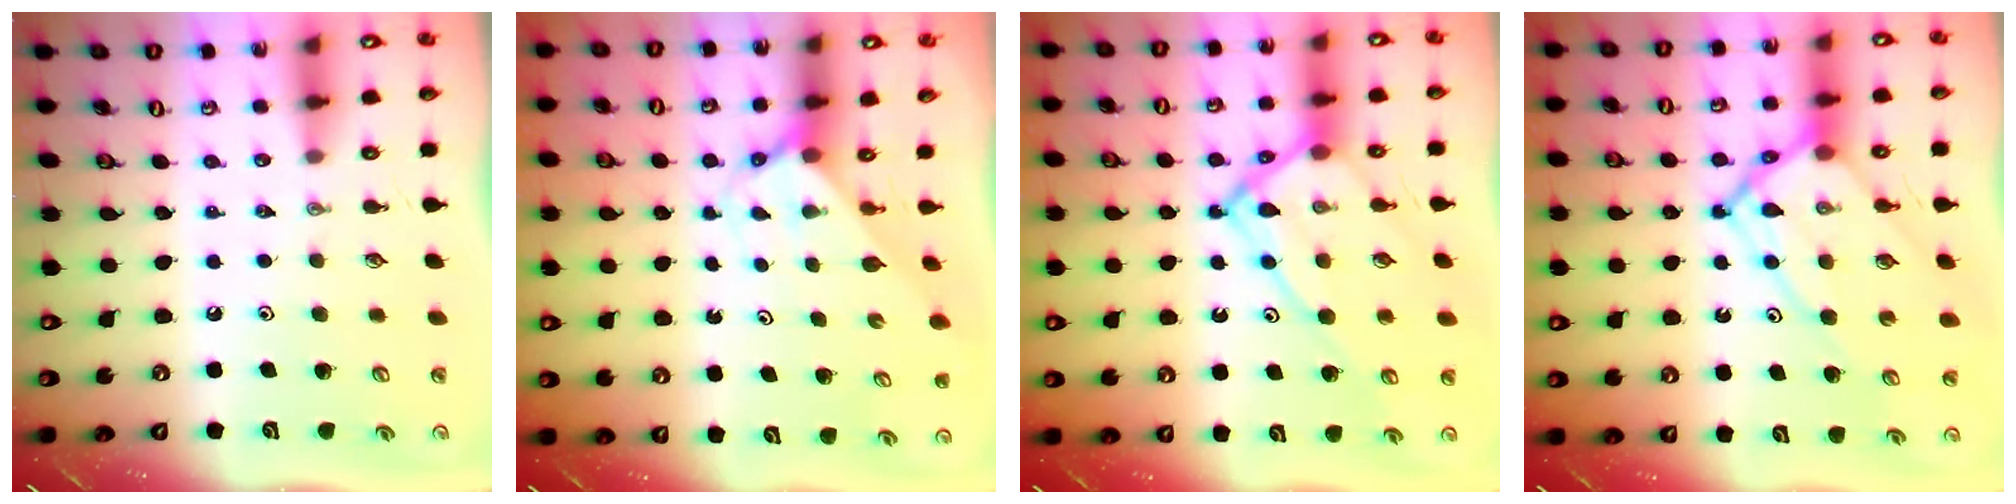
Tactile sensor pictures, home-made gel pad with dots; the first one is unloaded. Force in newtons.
{"total": 2.7, "press": 2.7, "slide": 0.2}
{"total": 17.1, "press": 17.0, "slide": 1.7}
{"total": 14.4, "press": 14.3, "slide": 1.1}